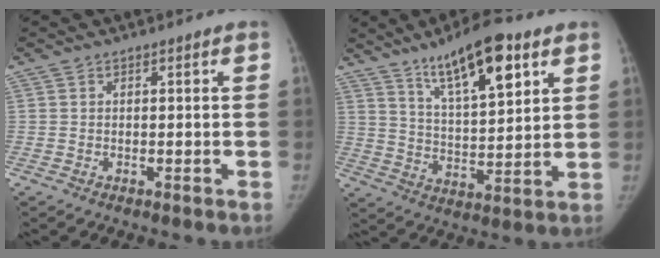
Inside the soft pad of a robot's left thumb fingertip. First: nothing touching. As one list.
[{"total": 15.5, "force": [8.8, 4.9, 11.8], "torque": [-0.166, -0.039, 0.149]}]